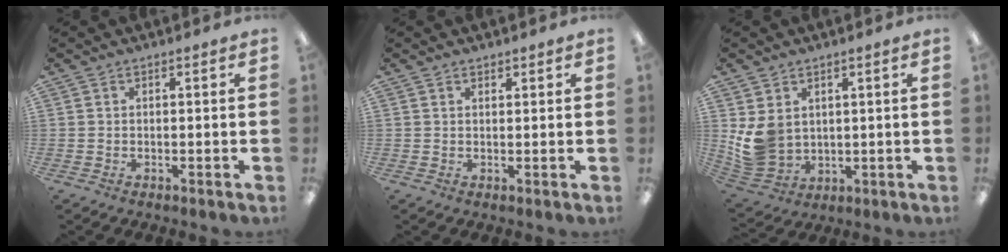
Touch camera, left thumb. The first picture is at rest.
{"total": 1.1, "force": [0.9, 0.4, 0.1], "torque": [-0.002, 0.000, 0.018]}
{"total": 8.6, "force": [2.1, 7.1, 4.4], "torque": [-0.115, -0.008, 0.044]}